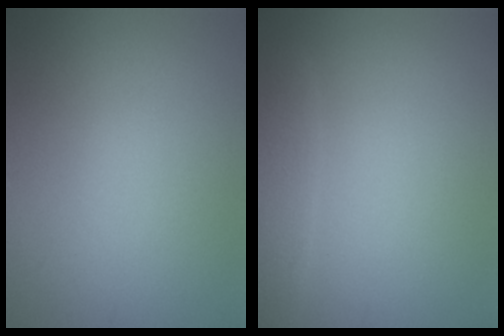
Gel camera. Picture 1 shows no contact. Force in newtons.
{"total": 2.4, "press": 2.4, "slide": 0.2}